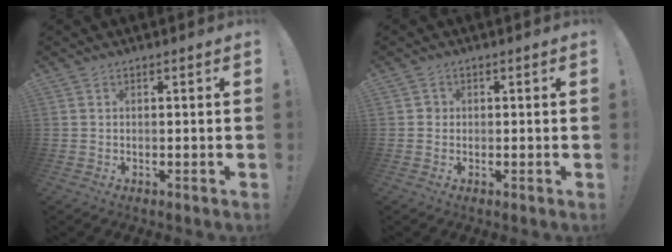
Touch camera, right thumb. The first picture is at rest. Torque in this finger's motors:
{"motor_torque": [0.10, 0.17, -0.03, 0.08, -0.01]}